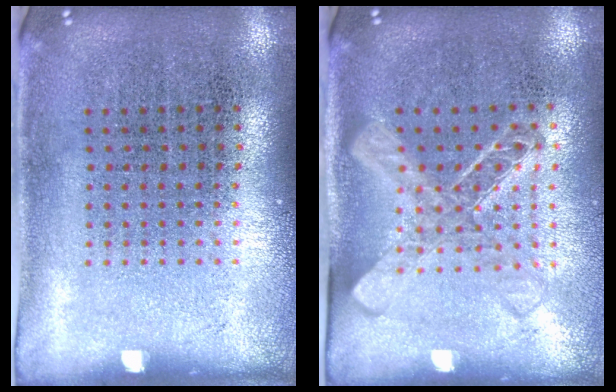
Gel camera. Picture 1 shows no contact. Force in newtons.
{"total": 1.6, "press": 1.5, "slide": 0.7}